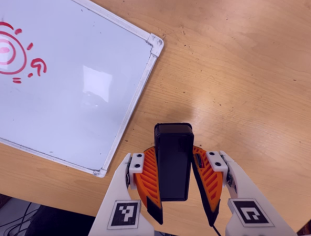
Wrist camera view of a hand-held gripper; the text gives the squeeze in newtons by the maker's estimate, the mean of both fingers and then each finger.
{"total": 6.8, "left": 6.0, "right": 7.6}